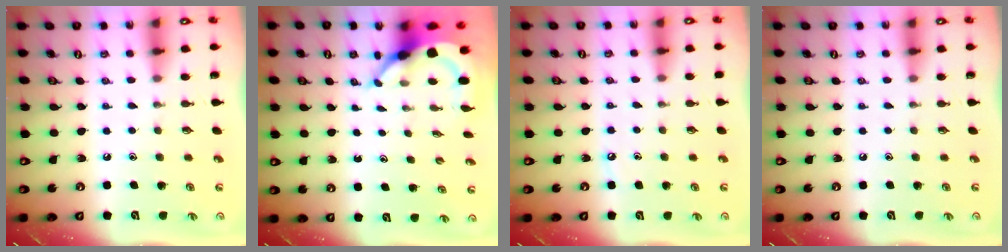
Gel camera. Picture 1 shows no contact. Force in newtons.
{"total": 5.5, "press": 5.5, "slide": 0.7}
{"total": 3.2, "press": 3.2, "slide": 0.4}
{"total": 0.0}